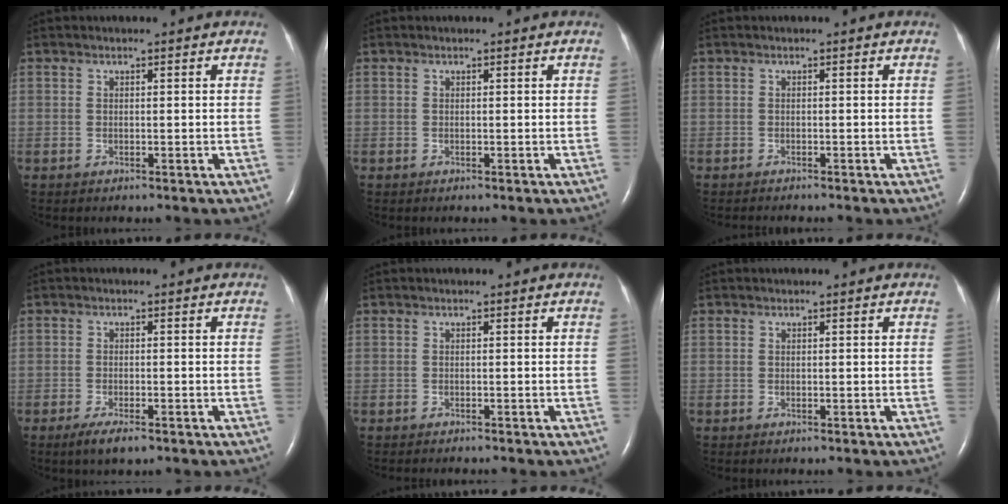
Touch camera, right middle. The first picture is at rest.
{"total": 0.0}
{"total": 0.9, "force": [-0.9, 0.0, 0.2], "torque": [-0.005, -0.002, -0.013]}
{"total": 3.4, "force": [-2.3, 0.8, 2.4], "torque": [-0.050, -0.006, -0.038]}
{"total": 2.0, "force": [-1.8, 0.1, 0.8], "torque": [-0.010, -0.002, -0.022]}
{"total": 0.0}